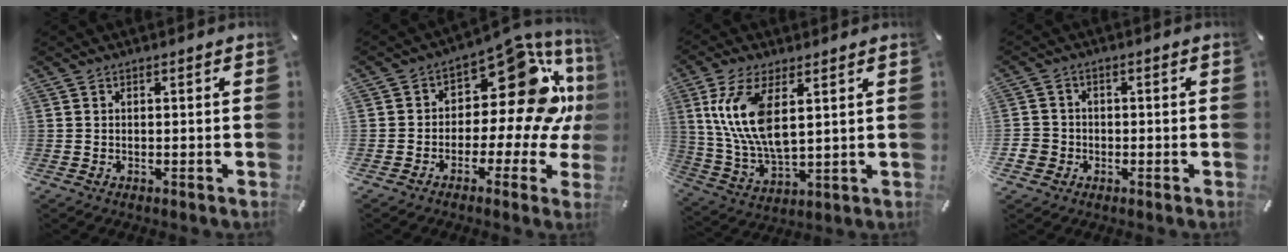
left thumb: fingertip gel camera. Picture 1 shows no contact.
{"total": 18.4, "force": [5.7, 10.0, 14.4], "torque": [-0.204, -0.056, 0.087]}
{"total": 12.6, "force": [4.3, 5.6, 10.5], "torque": [-0.240, -0.015, 0.075]}
{"total": 4.1, "force": [-1.5, 3.7, 0.8], "torque": [-0.021, 0.007, -0.030]}